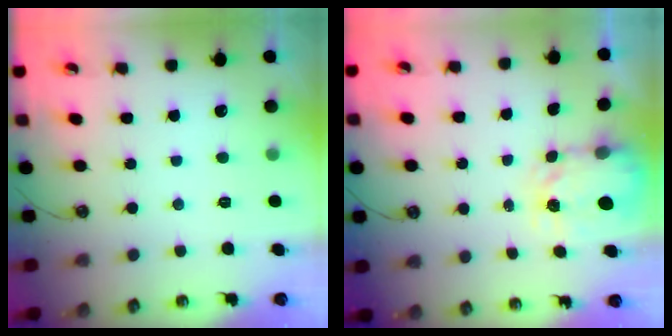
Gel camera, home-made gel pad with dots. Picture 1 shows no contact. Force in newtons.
{"total": 3.7, "press": 3.7, "slide": 0.4}